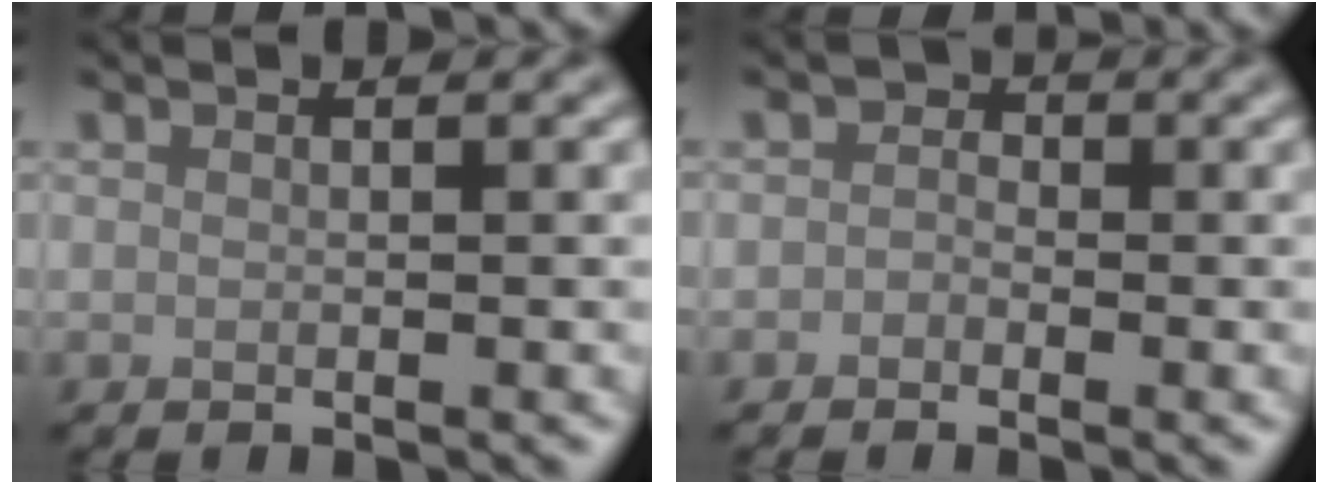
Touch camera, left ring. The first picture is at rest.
{"total": 1.1, "force": [-0.4, 1.0, 0.3], "torque": [0.005, -0.002, -0.017]}